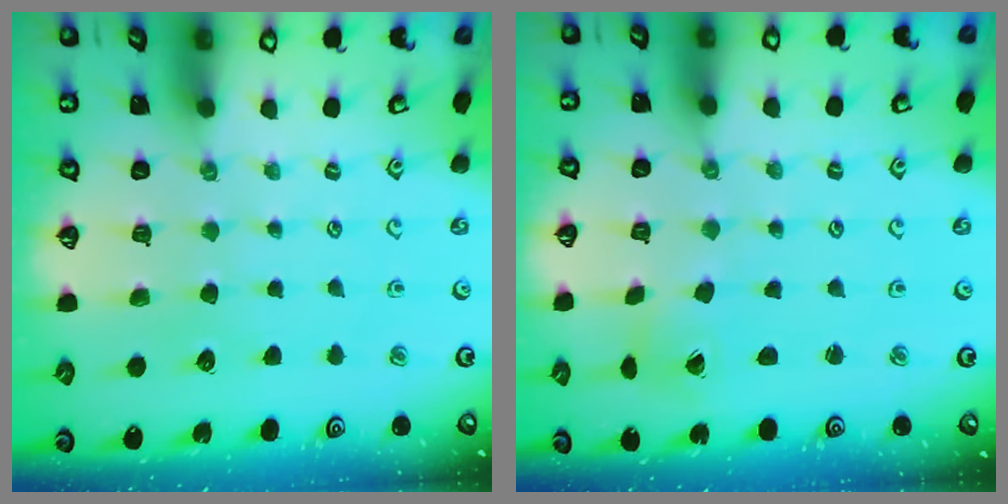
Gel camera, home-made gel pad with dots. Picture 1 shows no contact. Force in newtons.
{"total": 1.6, "press": 1.5, "slide": 0.3}